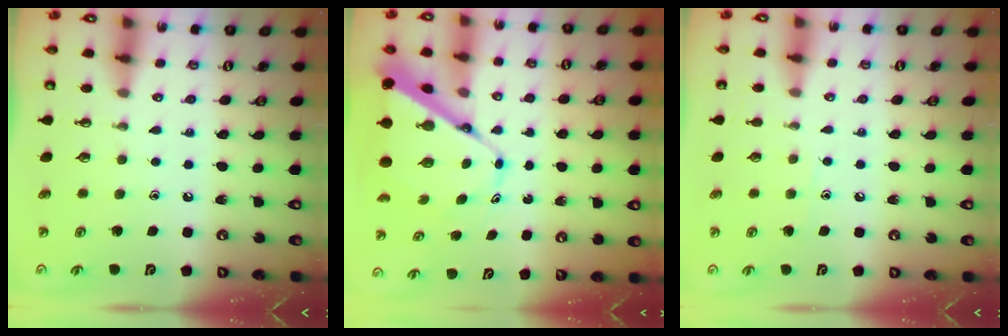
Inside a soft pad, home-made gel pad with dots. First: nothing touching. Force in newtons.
{"total": 10.8, "press": 10.8, "slide": 1.1}
{"total": 4.5, "press": 4.5, "slide": 0.5}